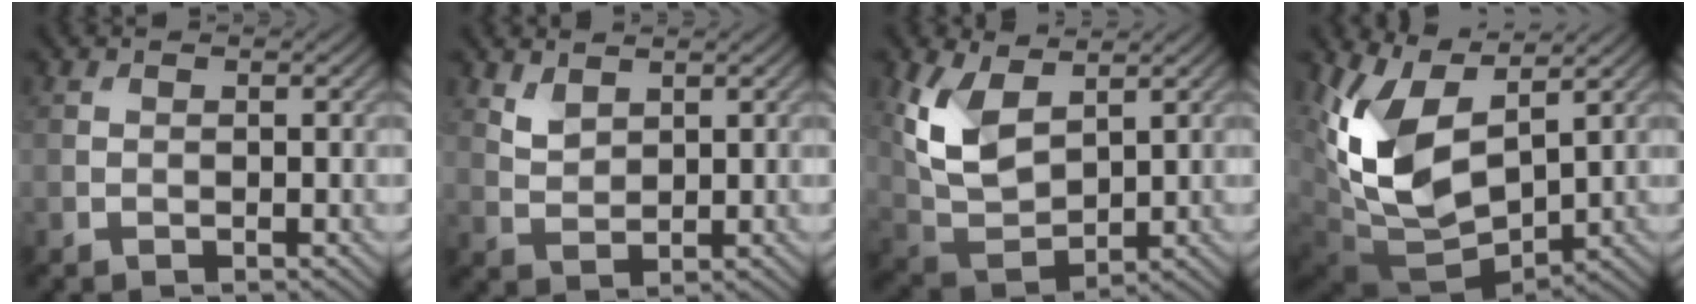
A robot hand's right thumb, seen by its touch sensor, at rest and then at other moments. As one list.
[{"total": 2.6, "force": [2.0, 1.3, 1.2], "torque": [-0.035, -0.004, 0.046]}, {"total": 9.2, "force": [3.9, 5.0, 6.6], "torque": [-0.171, -0.003, 0.080]}, {"total": 12.1, "force": [3.6, 7.0, 9.2], "torque": [-0.225, -0.012, 0.079]}]